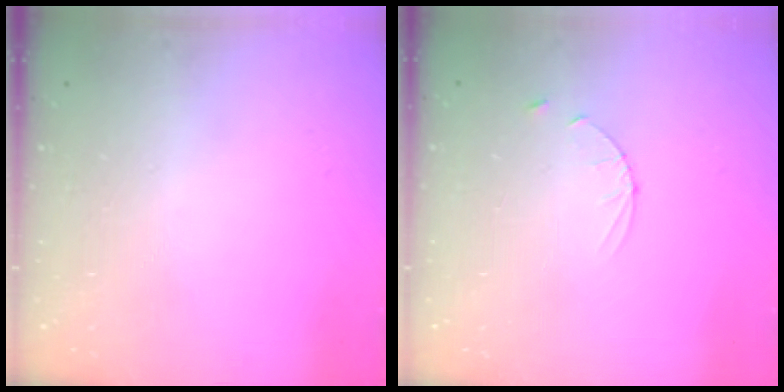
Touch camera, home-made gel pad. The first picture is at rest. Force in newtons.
{"total": 3.0, "press": 2.9, "slide": 0.4}